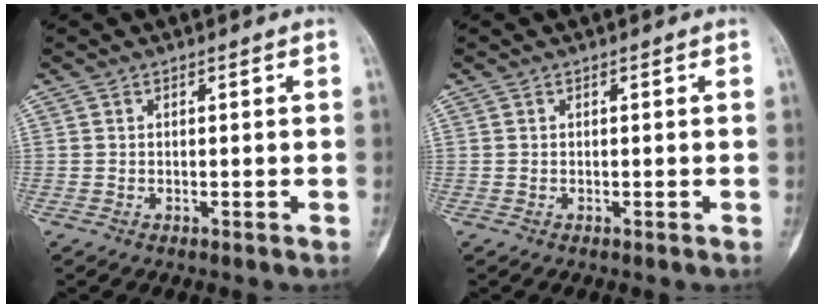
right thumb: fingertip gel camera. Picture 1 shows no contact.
{"total": 0.0}